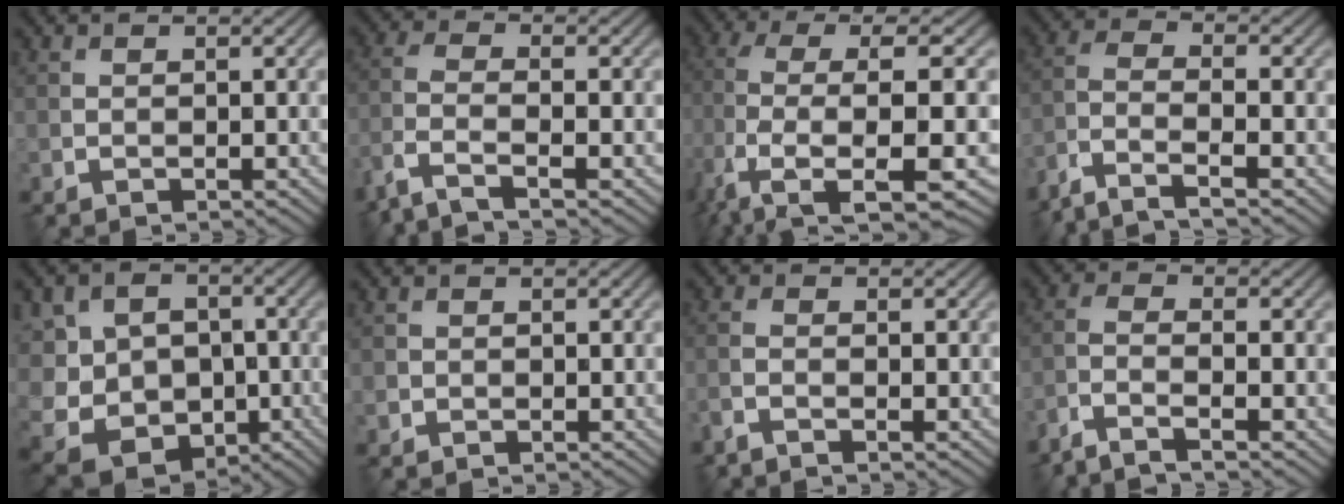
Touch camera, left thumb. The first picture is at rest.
{"total": 4.9, "force": [-3.2, 0.9, 3.5], "torque": [-0.076, -0.005, -0.082]}
{"total": 10.0, "force": [-1.1, 3.1, 9.5], "torque": [-0.187, 0.001, -0.020]}
{"total": 6.2, "force": [-4.5, 1.3, 4.1], "torque": [-0.078, -0.001, -0.102]}
{"total": 11.3, "force": [-2.1, 9.7, 5.3], "torque": [-0.155, -0.014, -0.043]}
{"total": 0.9, "force": [-0.3, 0.8, 0.1], "torque": [0.001, -0.005, -0.009]}
{"total": 1.8, "force": [-1.2, 0.2, 1.3], "torque": [-0.032, -0.002, -0.033]}
{"total": 4.0, "force": [-2.9, 0.5, 2.7], "torque": [-0.052, -0.001, -0.073]}